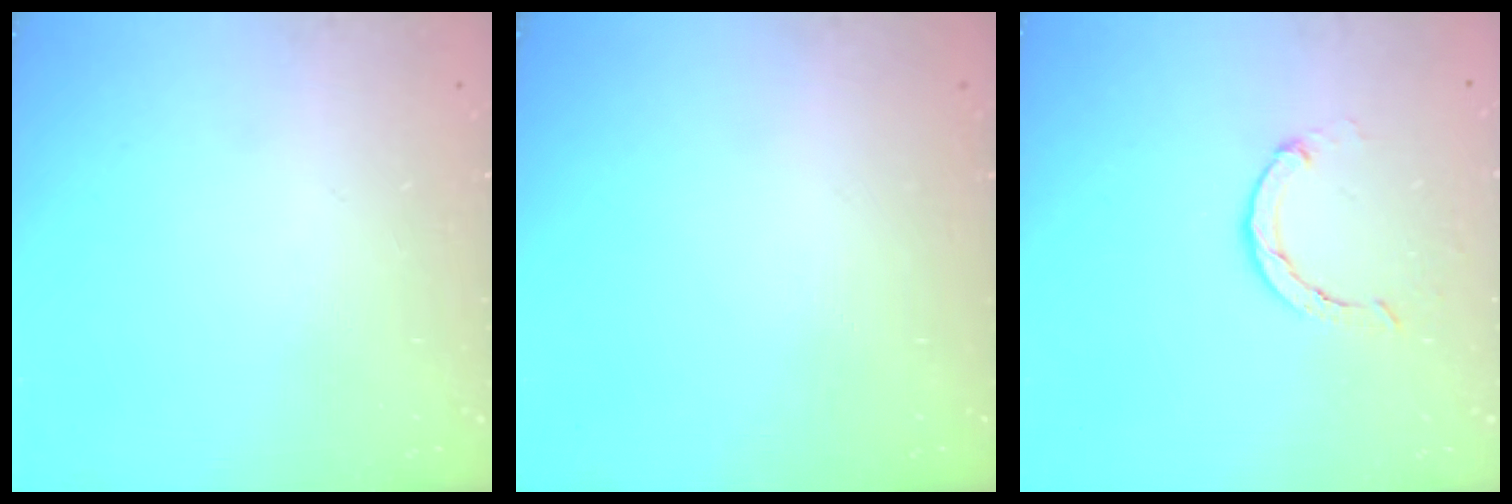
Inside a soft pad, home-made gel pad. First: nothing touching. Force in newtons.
{"total": 0.0}
{"total": 2.3, "press": 2.3, "slide": 0.2}